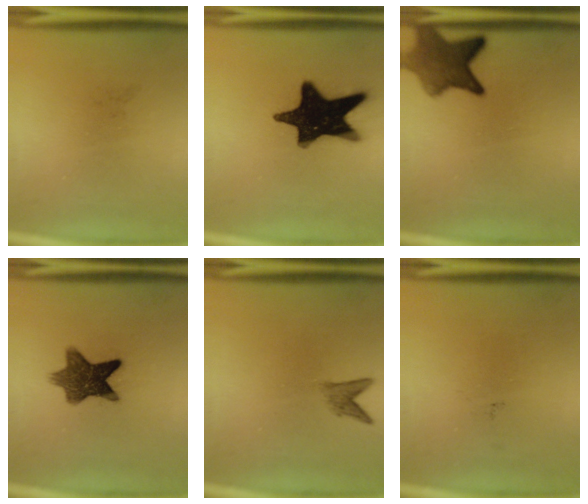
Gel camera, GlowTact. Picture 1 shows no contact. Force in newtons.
{"total": 18.6}
{"total": 7.5}
{"total": 9.4}
{"total": 1.8}
{"total": 0.0}